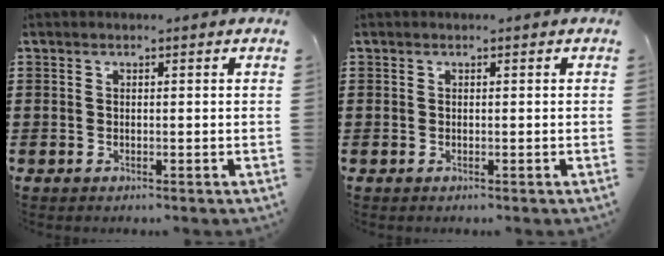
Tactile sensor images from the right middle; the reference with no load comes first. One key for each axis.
{"total": 0.0}